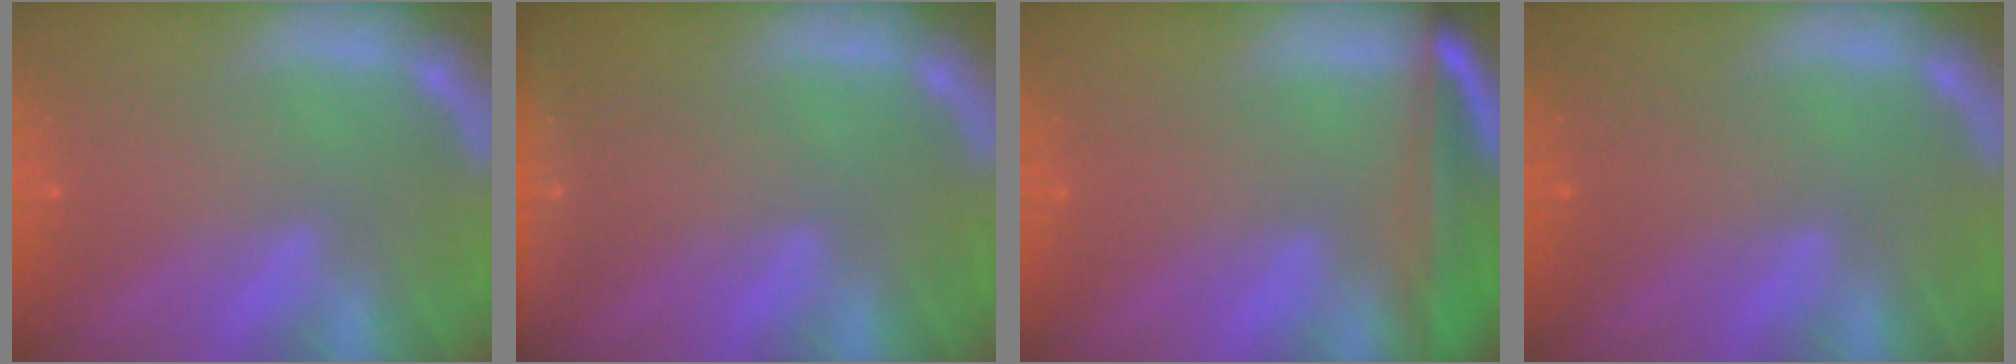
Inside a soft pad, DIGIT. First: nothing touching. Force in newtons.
{"total": 5.0}
{"total": 7.6}
{"total": 0.0}